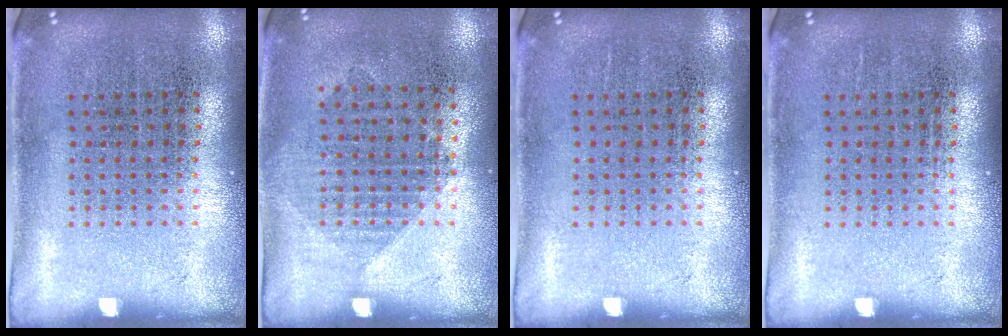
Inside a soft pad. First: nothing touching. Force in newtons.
{"total": 1.0, "press": 0.9, "slide": 0.5}
{"total": 0.0}
{"total": 0.0}